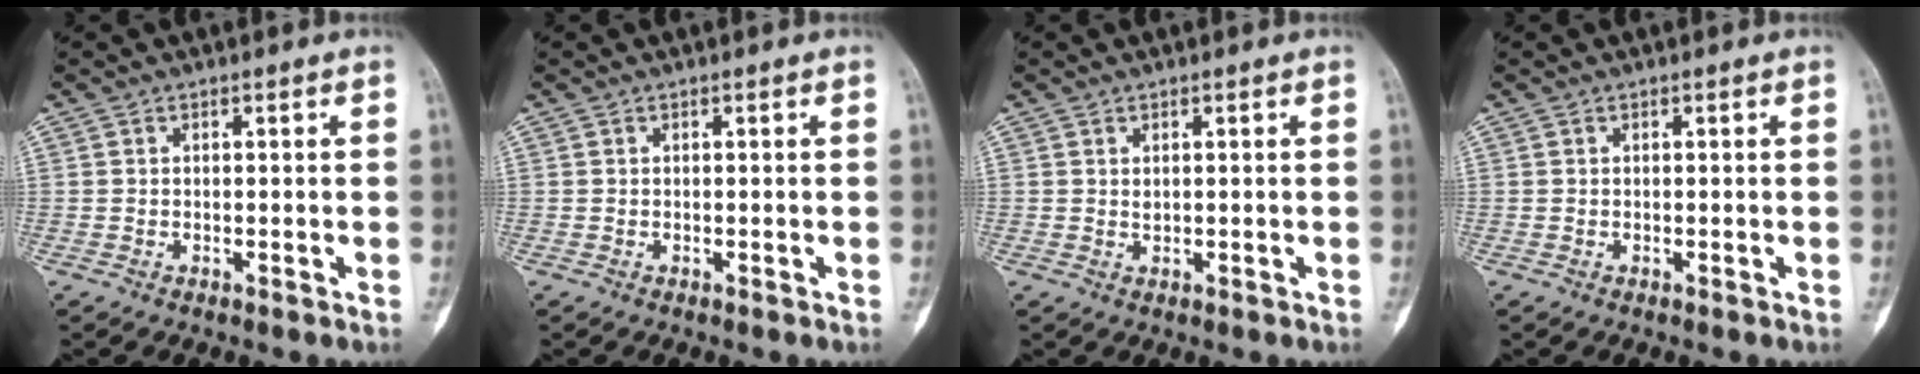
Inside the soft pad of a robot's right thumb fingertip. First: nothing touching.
{"total": 0.0}
{"total": 0.9, "force": [0.3, 0.5, 0.6], "torque": [-0.008, -0.003, 0.008]}
{"total": 0.0}